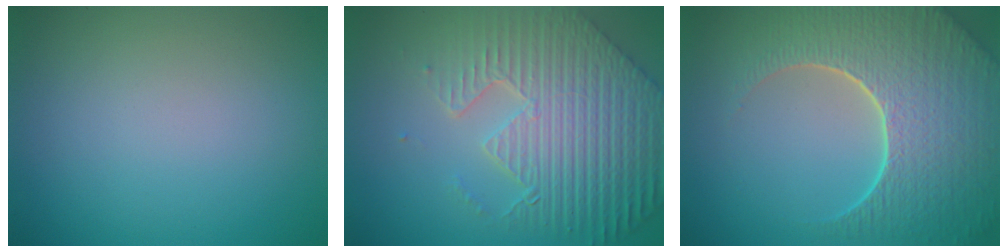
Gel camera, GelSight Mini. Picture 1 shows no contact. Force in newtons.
{"total": 9.4, "press": 6.5, "slide": 6.8}
{"total": 9.1, "press": 6.5, "slide": 6.3}